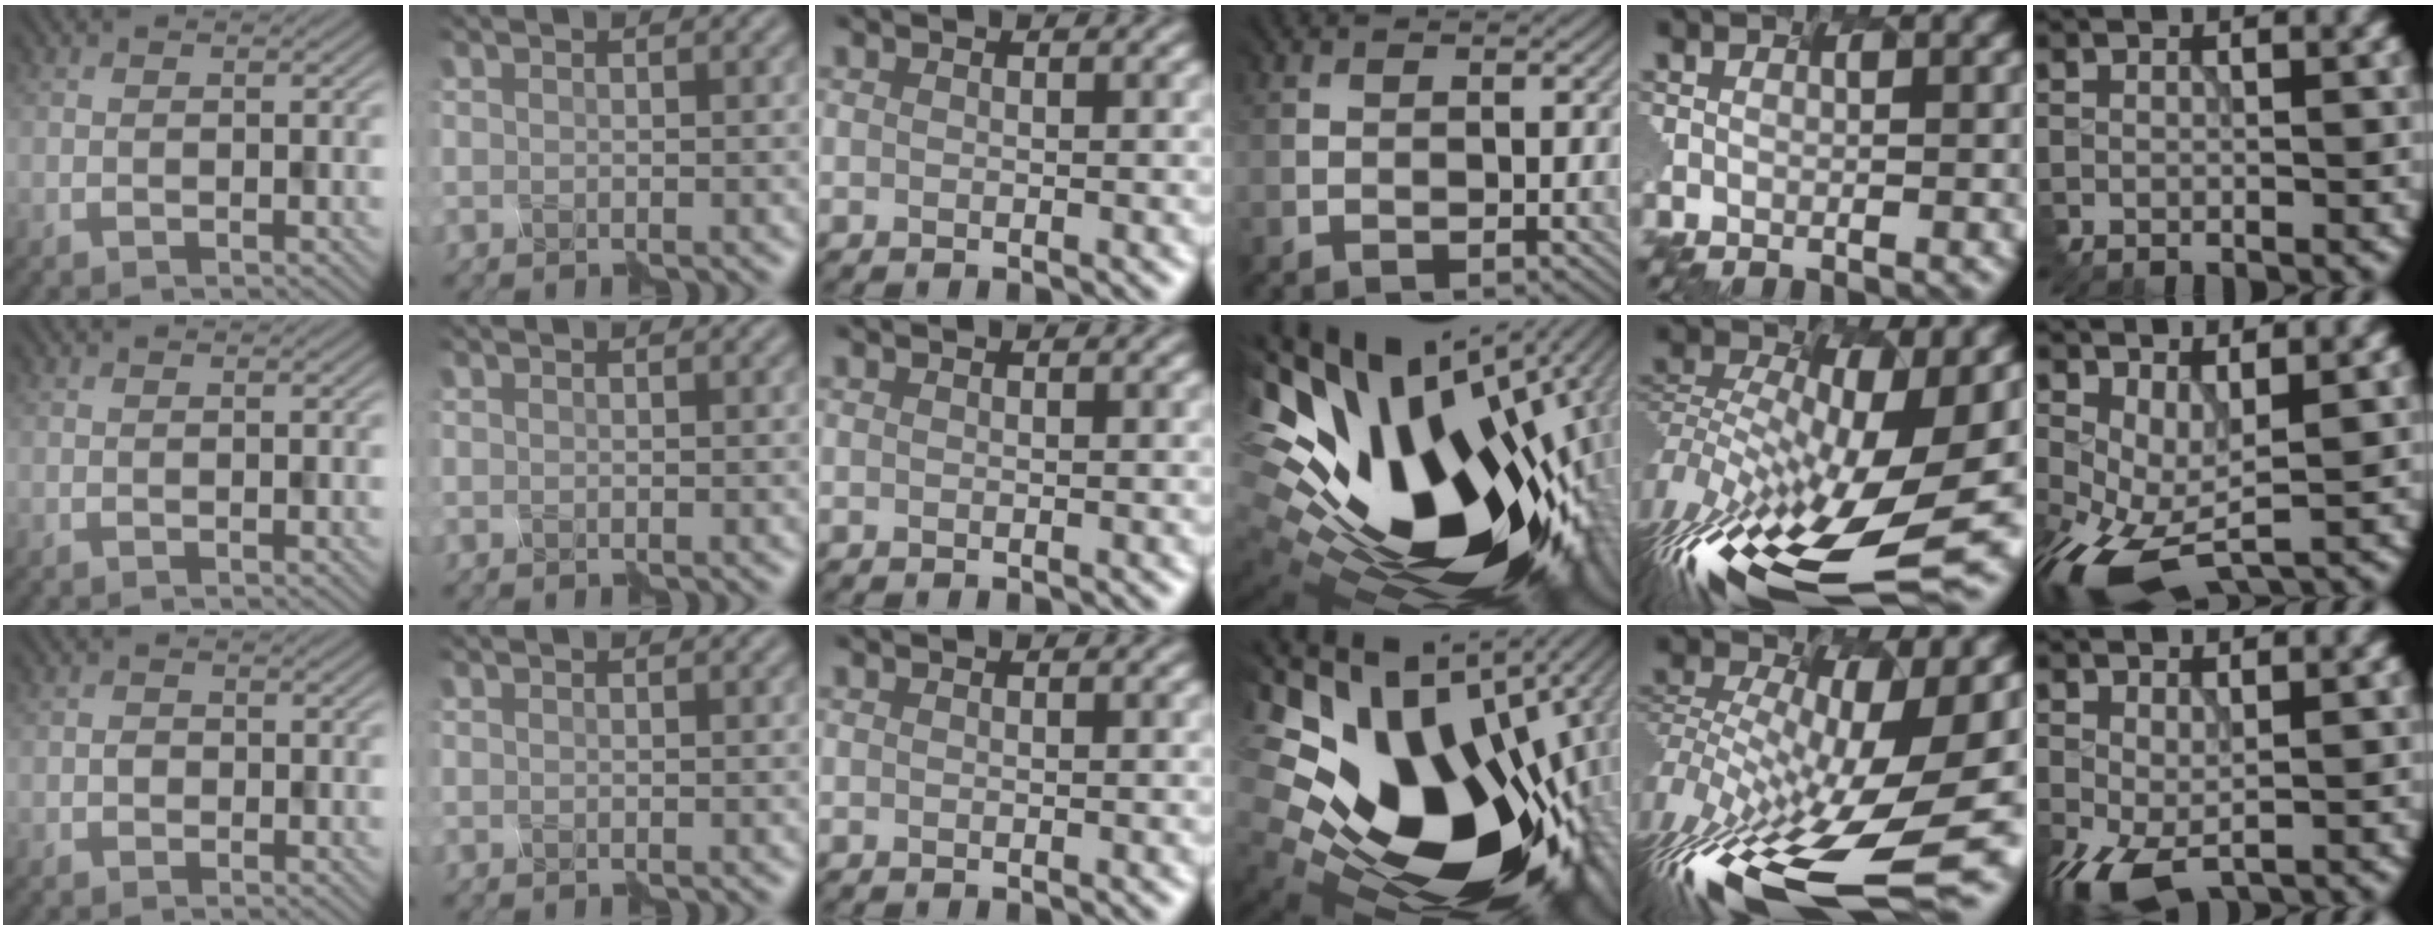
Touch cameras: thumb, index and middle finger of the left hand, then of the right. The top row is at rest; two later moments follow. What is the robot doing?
{"motion": "disassemble", "object": "markers"}